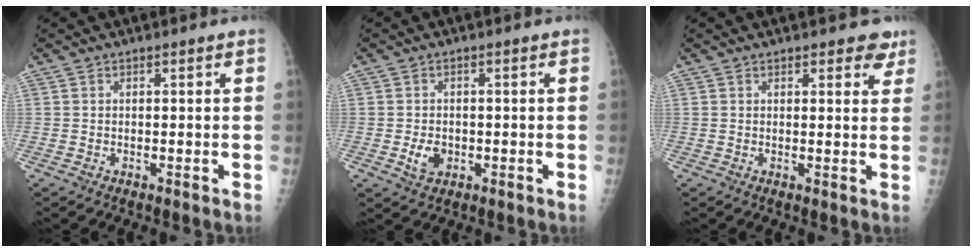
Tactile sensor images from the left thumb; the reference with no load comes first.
{"total": 3.8, "force": [-1.0, 2.7, 2.4], "torque": [-0.035, 0.005, -0.012]}
{"total": 4.0, "force": [2.5, 1.8, 2.6], "torque": [-0.005, -0.009, 0.025]}